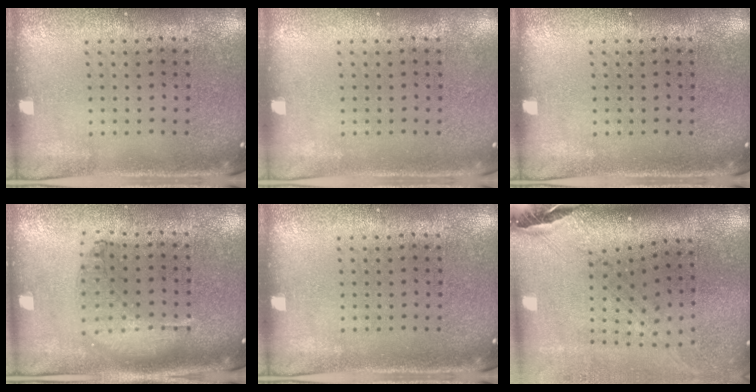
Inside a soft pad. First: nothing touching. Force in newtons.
{"total": 0.0}
{"total": 0.0}
{"total": 0.9, "press": 0.9, "slide": 0.2}
{"total": 0.0}
{"total": 2.2, "press": 1.8, "slide": 1.4}